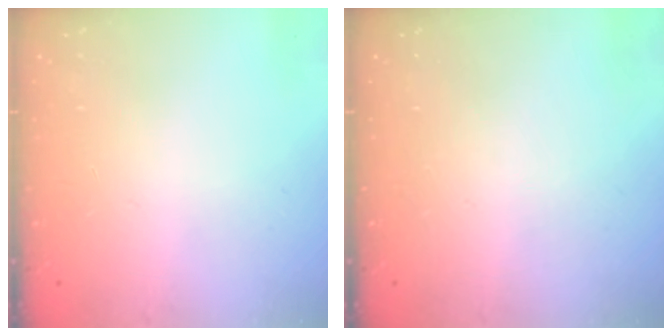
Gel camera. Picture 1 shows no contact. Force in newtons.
{"total": 0.0}